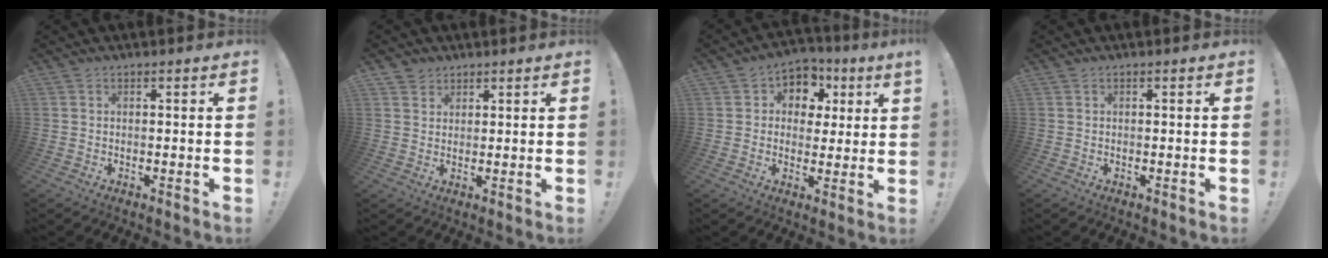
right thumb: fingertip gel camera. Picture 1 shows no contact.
{"total": 3.2, "force": [2.4, 2.2, 0.0], "torque": [0.003, -0.012, 0.044]}
{"total": 7.6, "force": [2.7, 6.6, 2.6], "torque": [-0.025, -0.017, 0.054]}
{"total": 0.0}